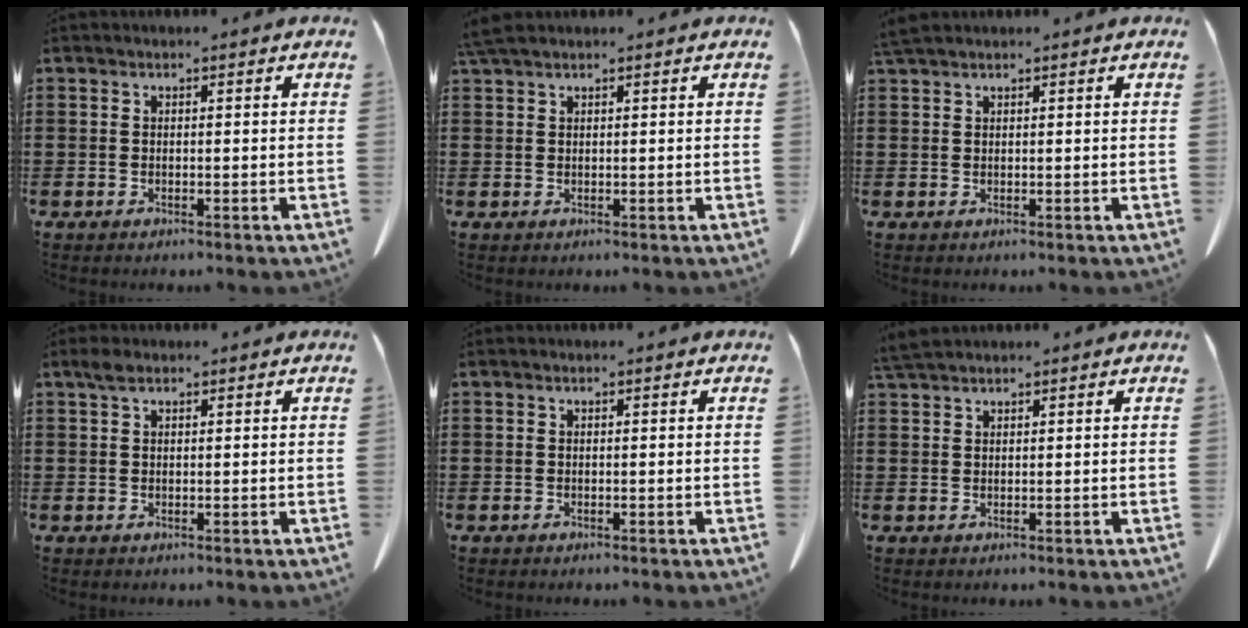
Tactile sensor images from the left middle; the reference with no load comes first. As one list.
[{"total": 2.0, "force": [1.6, 0.2, 1.2], "torque": [-0.028, -0.001, 0.031]}, {"total": 1.6, "force": [1.4, 0.1, 0.8], "torque": [-0.019, -0.001, 0.027]}, {"total": 1.6, "force": [0.9, 0.8, 1.0], "torque": [-0.025, 0.003, 0.018]}, {"total": 0.0}, {"total": 2.2, "force": [2.0, 0.2, 1.0], "torque": [-0.025, 0.001, 0.040]}]